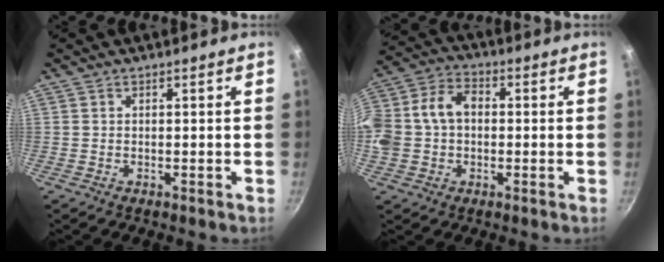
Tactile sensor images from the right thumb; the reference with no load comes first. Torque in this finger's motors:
{"motor_torque": [2.51, 2.50, 0.49, -0.24, 0.69]}